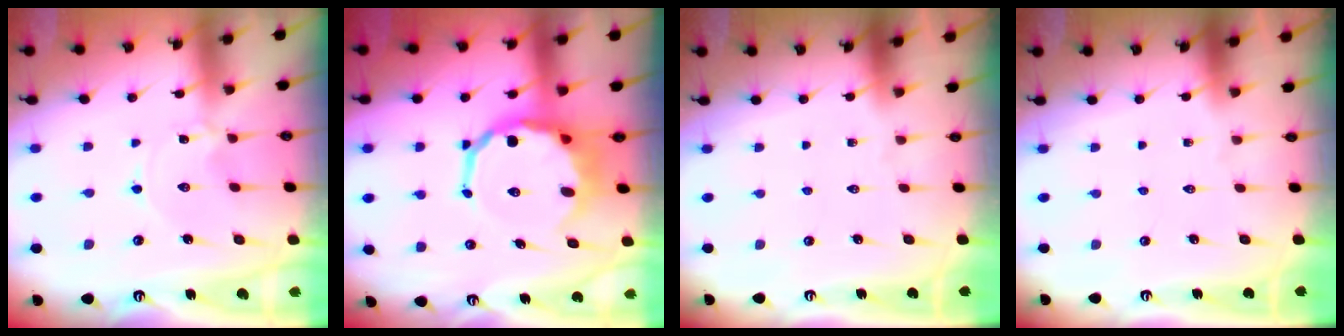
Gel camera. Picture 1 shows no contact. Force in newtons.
{"total": 10.5, "press": 10.2, "slide": 2.7}
{"total": 0.0}
{"total": 0.0}